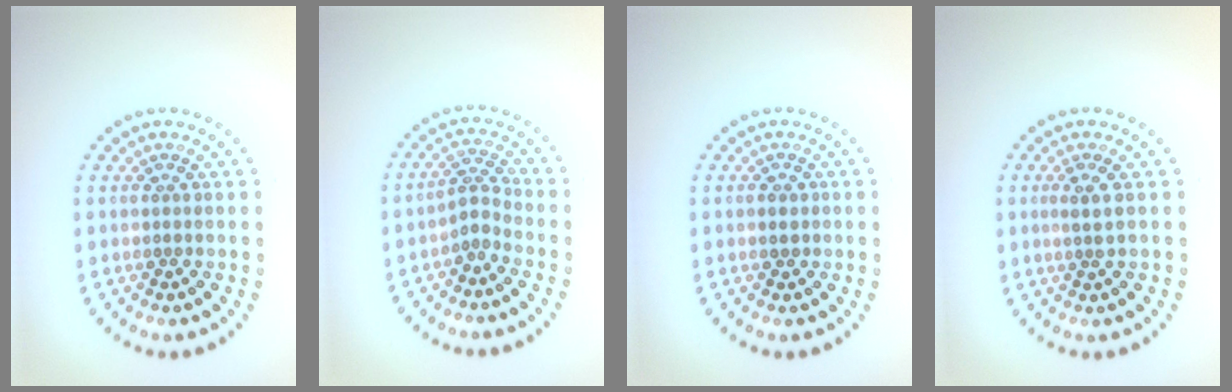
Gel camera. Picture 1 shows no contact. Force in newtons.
{"total": 2.0, "press": 1.3, "slide": 1.5}
{"total": 1.1, "press": 1.0, "slide": 0.5}
{"total": 1.2, "press": 0.9, "slide": 0.8}